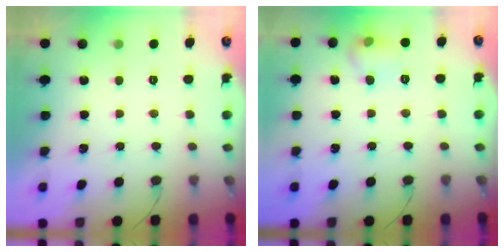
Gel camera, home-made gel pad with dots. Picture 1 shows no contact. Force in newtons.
{"total": 6.5, "press": 6.3, "slide": 1.4}